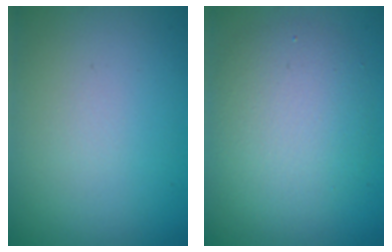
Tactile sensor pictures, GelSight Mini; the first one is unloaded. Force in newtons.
{"total": 5.2, "press": 5.2, "slide": 0.1}